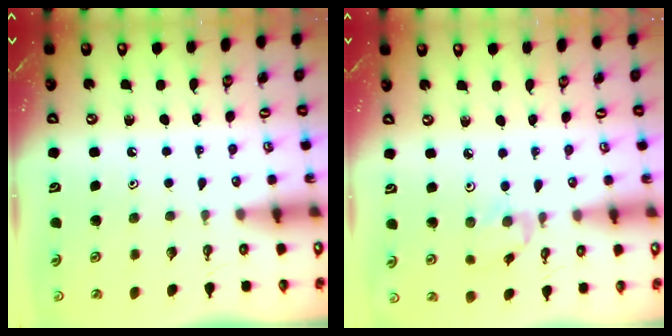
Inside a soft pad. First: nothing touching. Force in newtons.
{"total": 0.6, "press": 0.5, "slide": 0.3}